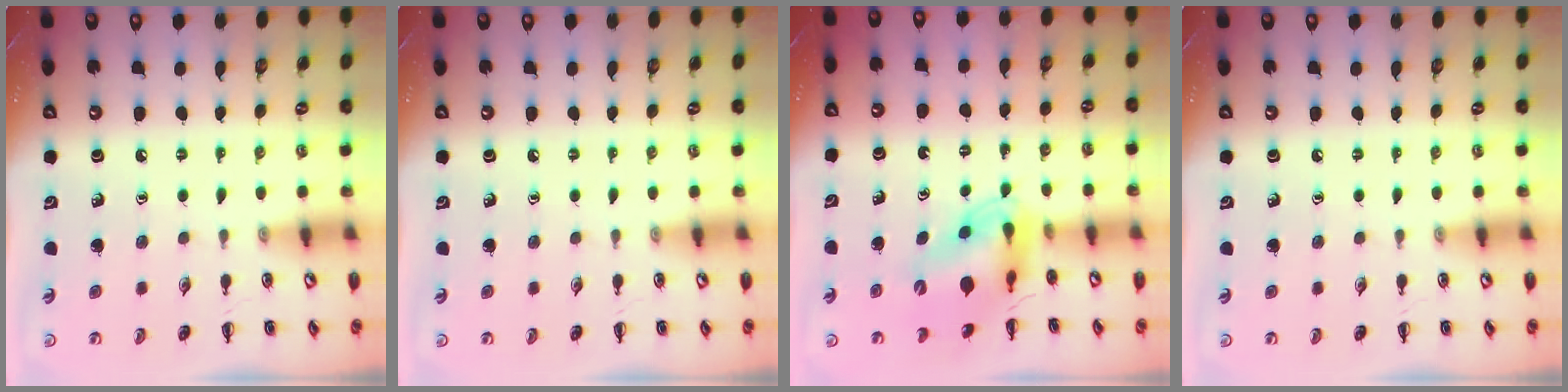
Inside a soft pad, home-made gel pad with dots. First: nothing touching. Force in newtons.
{"total": 0.0}
{"total": 10.4, "press": 10.0, "slide": 2.8}
{"total": 0.0}